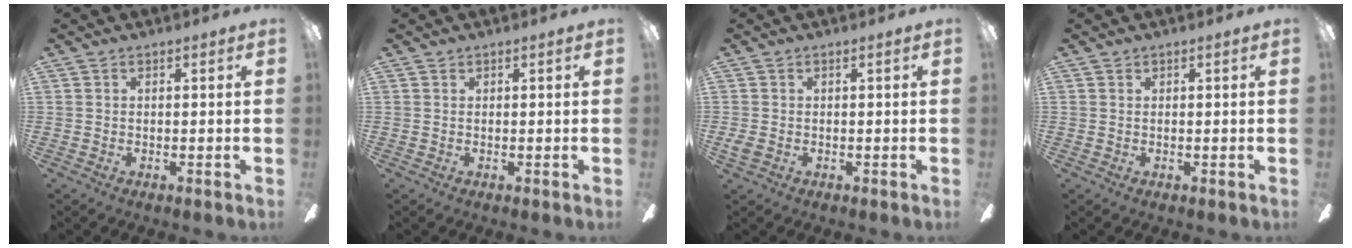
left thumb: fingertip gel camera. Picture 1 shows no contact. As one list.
[{"total": 0.0}, {"total": 1.8, "force": [-0.8, 1.1, 1.1], "torque": [-0.025, 0.001, -0.016]}, {"total": 0.0}]